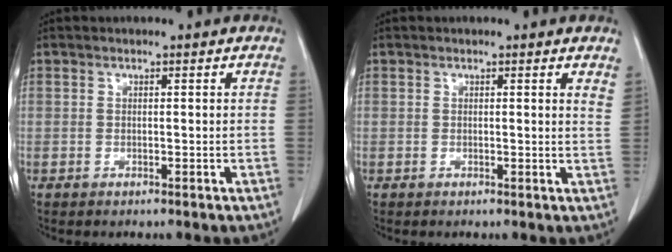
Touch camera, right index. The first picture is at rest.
{"total": 1.8, "force": [1.6, 0.1, 0.8], "torque": [-0.013, -0.008, 0.007]}